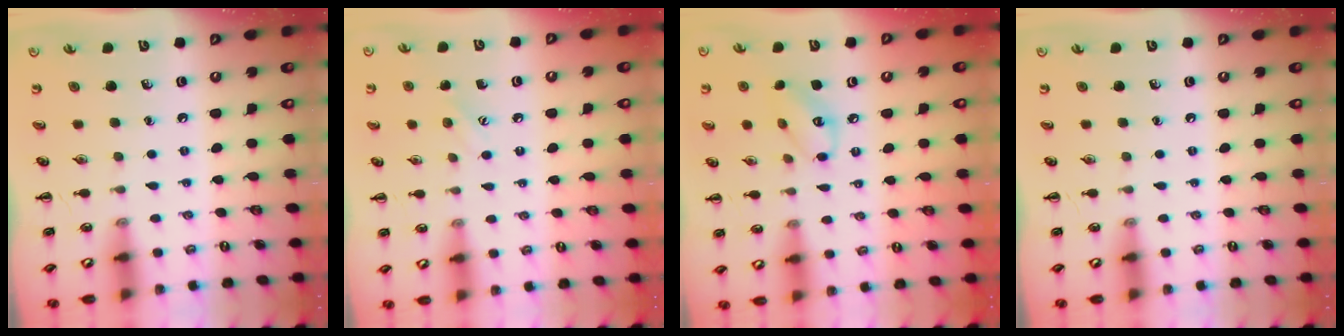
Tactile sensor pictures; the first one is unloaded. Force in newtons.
{"total": 5.9, "press": 5.7, "slide": 1.4}
{"total": 7.4, "press": 7.3, "slide": 0.7}
{"total": 0.0}